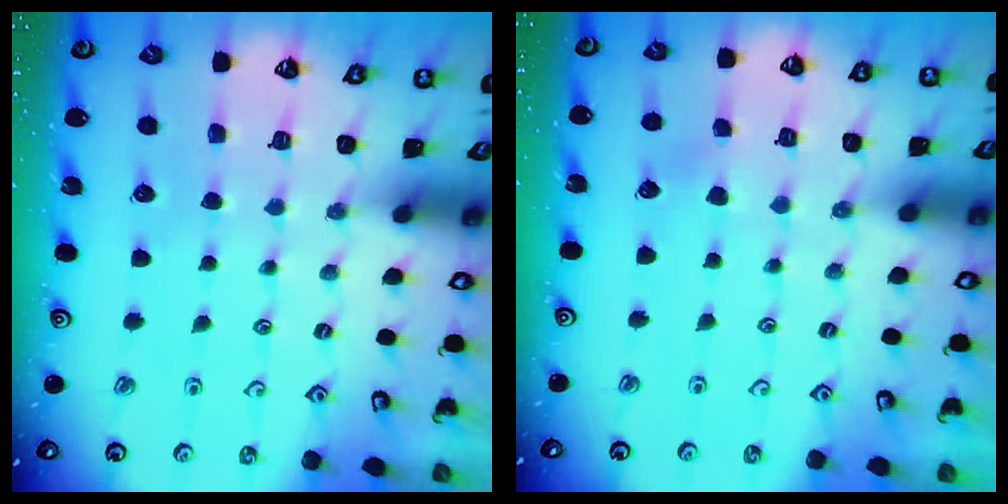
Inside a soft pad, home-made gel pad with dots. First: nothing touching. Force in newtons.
{"total": 2.4, "press": 2.4, "slide": 0.3}